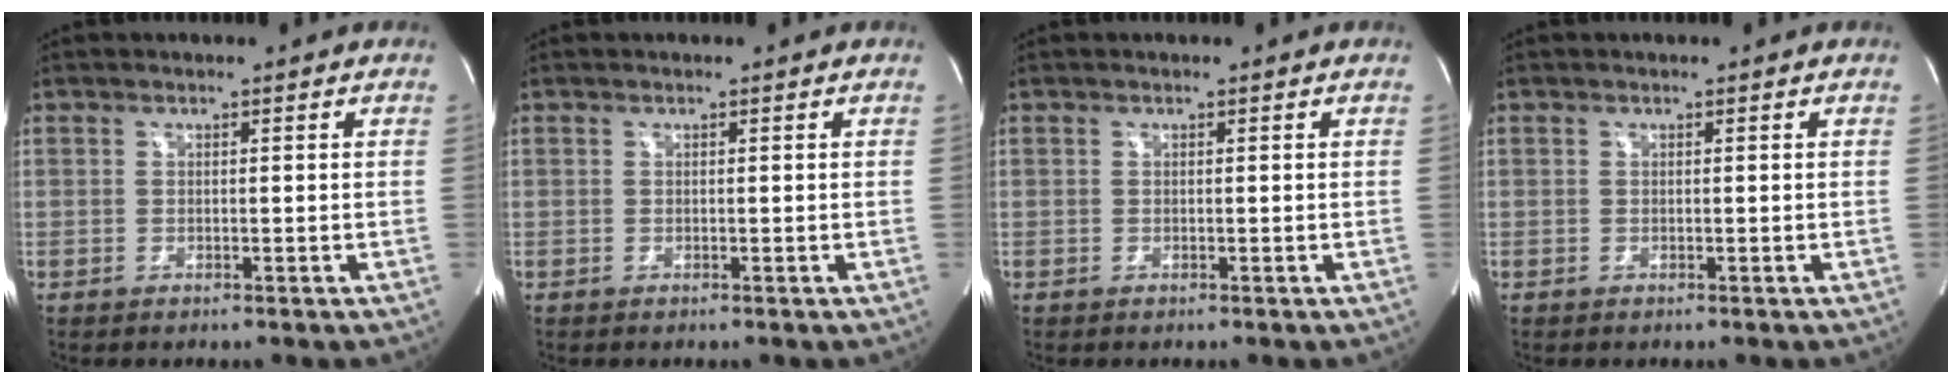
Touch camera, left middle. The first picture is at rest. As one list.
[{"total": 0.0}, {"total": 0.0}, {"total": 0.0}]